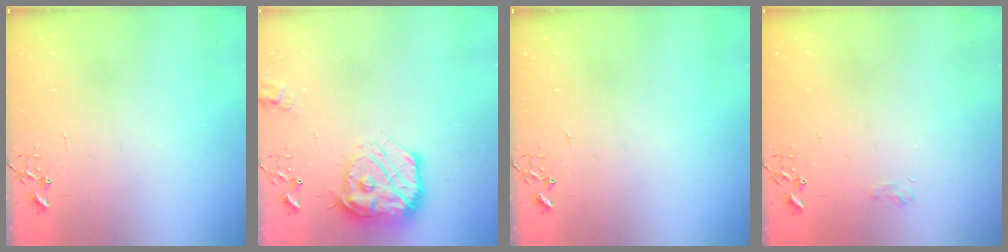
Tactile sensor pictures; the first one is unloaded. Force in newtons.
{"total": 18.7, "press": 18.6, "slide": 1.8}
{"total": 0.0}
{"total": 6.1, "press": 6.1, "slide": 0.8}